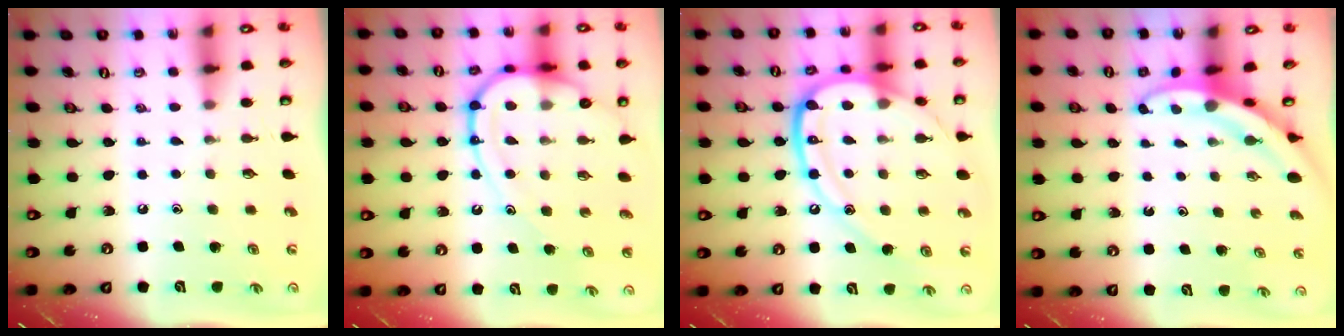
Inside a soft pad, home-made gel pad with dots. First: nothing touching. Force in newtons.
{"total": 14.5, "press": 14.4, "slide": 1.2}
{"total": 18.4, "press": 18.3, "slide": 1.9}
{"total": 3.2, "press": 3.2, "slide": 0.3}